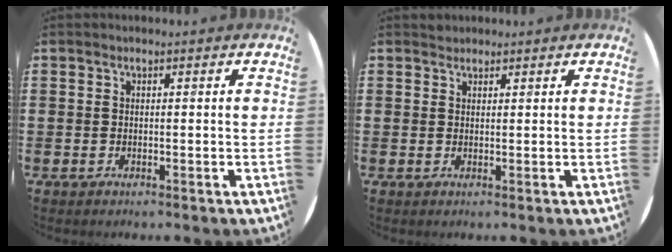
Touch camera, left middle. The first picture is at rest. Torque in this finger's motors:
{"motor_torque": [0.13, -0.06, -0.01, 0.00]}